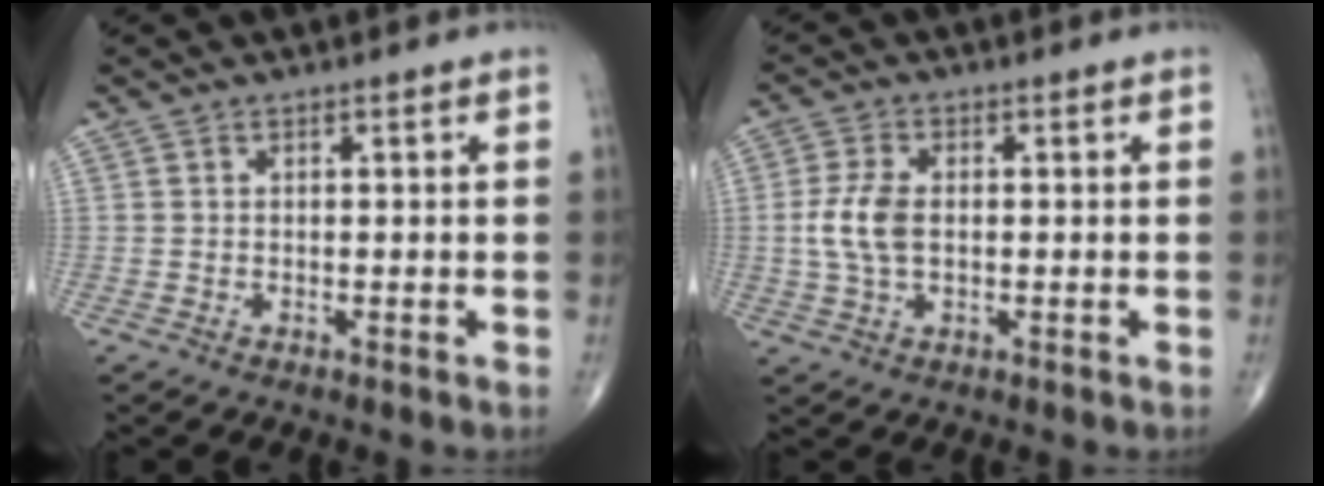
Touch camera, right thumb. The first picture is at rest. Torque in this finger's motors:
{"motor_torque": [0.92, 1.57, 0.73, -0.03, 0.12]}